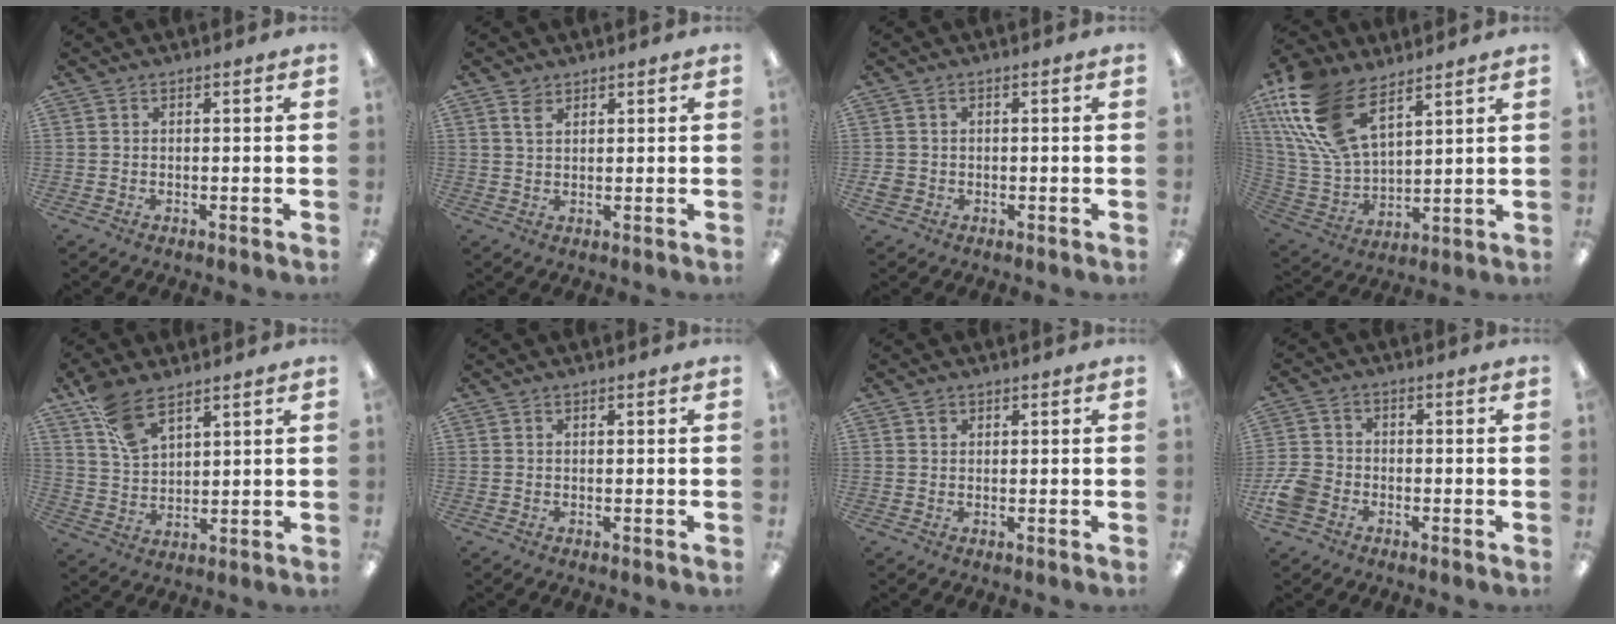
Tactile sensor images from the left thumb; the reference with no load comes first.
{"total": 2.7, "force": [2.0, 1.4, 1.3], "torque": [-0.030, -0.001, 0.037]}
{"total": 2.1, "force": [-0.2, 1.9, 0.9], "torque": [-0.016, 0.004, -0.005]}
{"total": 20.1, "force": [11.6, 10.0, 13.0], "torque": [-0.311, -0.048, 0.208]}
{"total": 9.3, "force": [6.6, 4.2, 5.1], "torque": [-0.100, -0.027, 0.123]}
{"total": 0.0}
{"total": 0.9, "force": [0.6, 0.7, 0.3], "torque": [-0.008, 0.001, 0.011]}
{"total": 6.4, "force": [-2.8, 4.8, 3.1], "torque": [-0.065, 0.019, -0.050]}